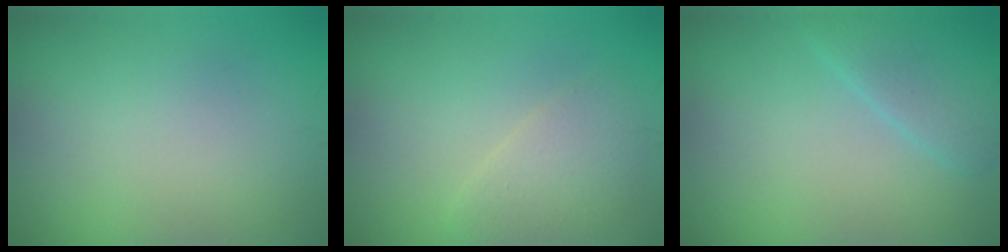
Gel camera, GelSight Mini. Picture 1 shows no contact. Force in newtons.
{"total": 2.7, "press": 2.7, "slide": 0.2}
{"total": 2.8, "press": 2.8, "slide": 0.1}